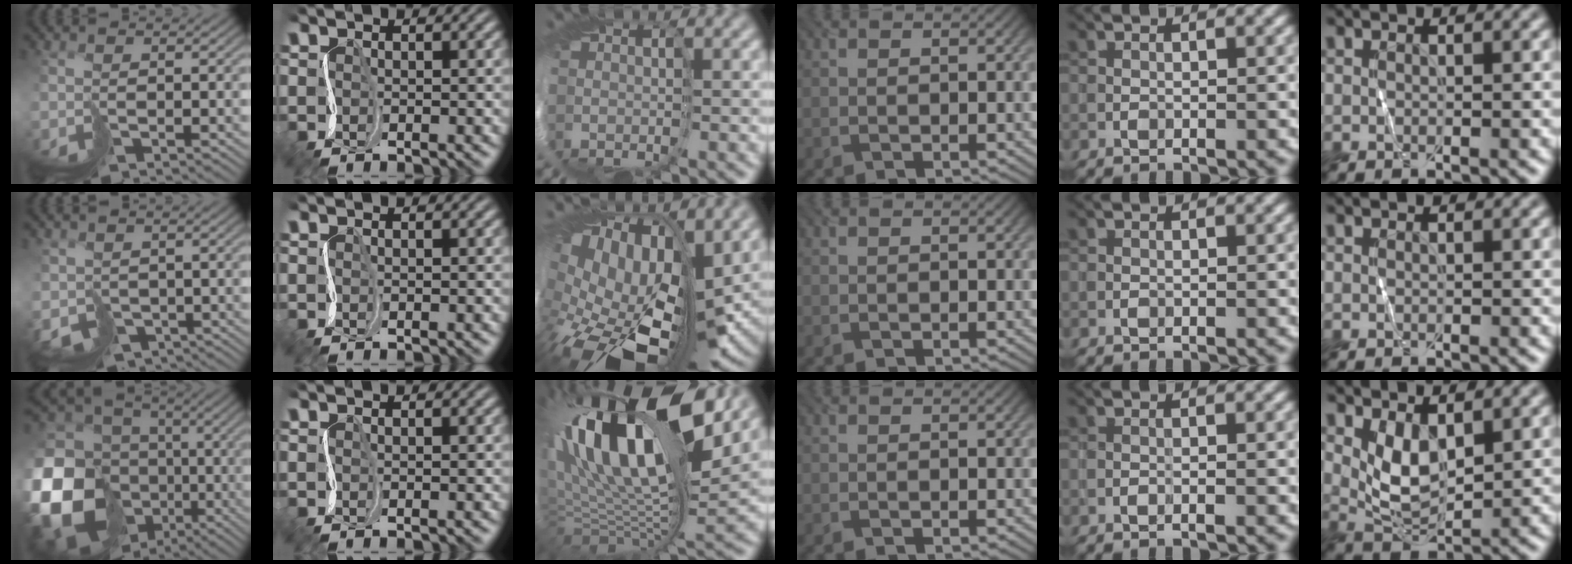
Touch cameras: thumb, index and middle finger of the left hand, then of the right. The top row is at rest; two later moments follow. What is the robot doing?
{"motion": "cut", "object": "tape"}